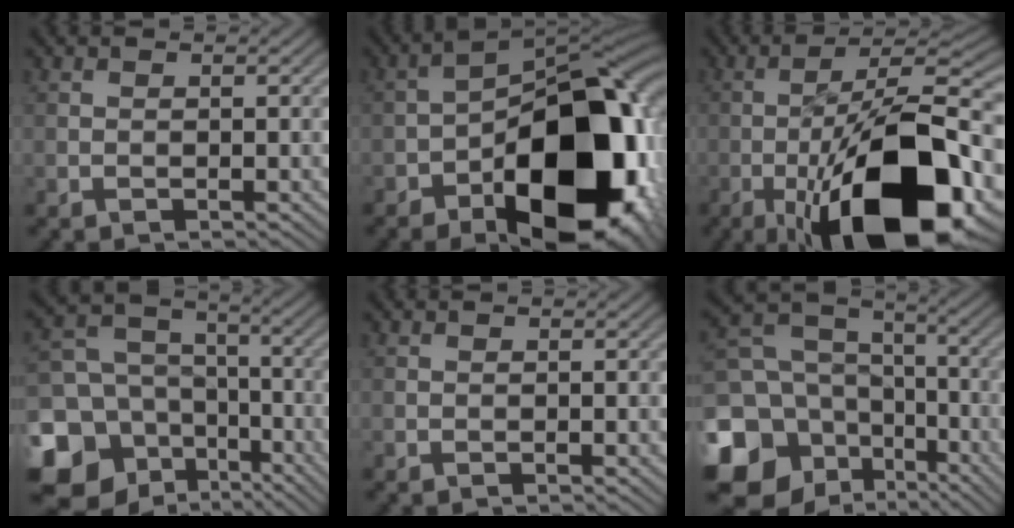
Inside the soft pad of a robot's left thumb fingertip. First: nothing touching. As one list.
[{"total": 20.6, "force": [-7.9, 11.2, 15.4], "torque": [-0.200, -0.017, -0.122]}, {"total": 19.1, "force": [-7.9, 6.2, 16.2], "torque": [-0.256, 0.007, -0.136]}, {"total": 15.5, "force": [-6.1, 12.6, 6.8], "torque": [-0.215, -0.035, -0.100]}, {"total": 0.0}, {"total": 16.9, "force": [-6.1, 13.6, 8.1], "torque": [-0.253, -0.035, -0.101]}]